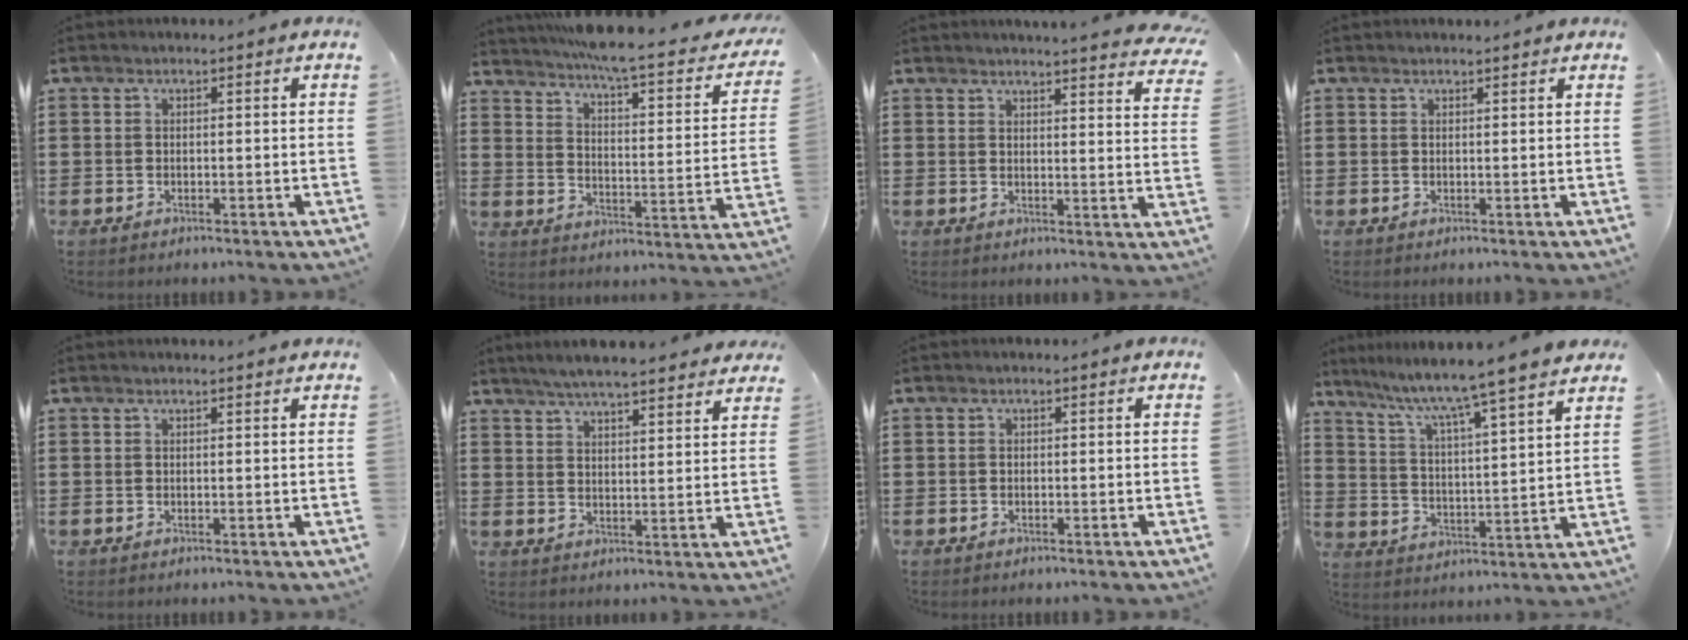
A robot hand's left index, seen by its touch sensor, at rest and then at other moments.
{"total": 5.3, "force": [4.4, -0.4, 2.9], "torque": [-0.072, -0.043, 0.064]}
{"total": 3.5, "force": [3.4, -0.7, 0.6], "torque": [-0.020, -0.023, 0.058]}
{"total": 0.7, "force": [0.7, 0.0, 0.1], "torque": [-0.004, -0.002, 0.013]}
{"total": 0.6, "force": [0.5, 0.0, 0.2], "torque": [-0.005, -0.002, 0.011]}
{"total": 5.2, "force": [5.0, -0.1, 1.7], "torque": [-0.051, -0.021, 0.088]}
{"total": 0.0}
{"total": 7.0, "force": [5.9, -1.6, 3.4], "torque": [-0.089, -0.054, 0.090]}